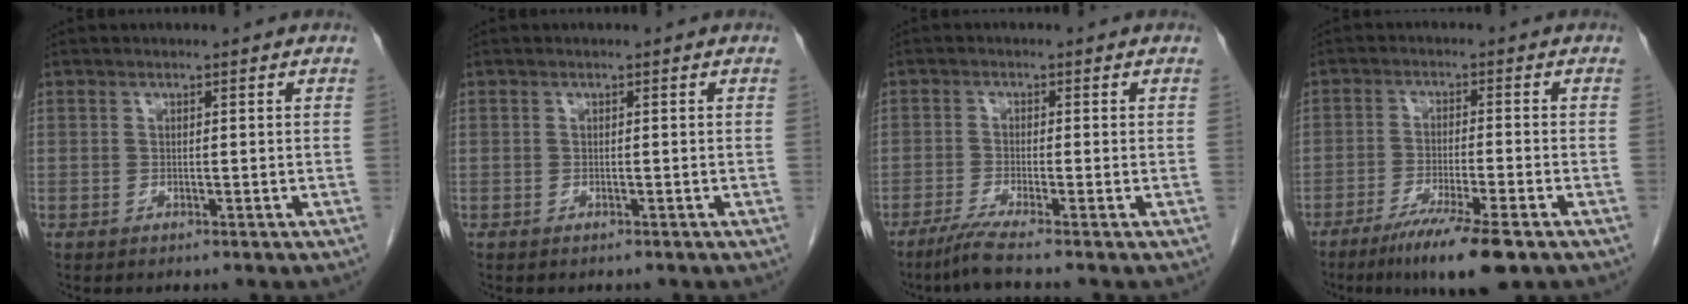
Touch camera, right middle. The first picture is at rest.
{"total": 0.5, "force": [-0.5, 0.3, 0.1], "torque": [-0.007, 0.000, -0.008]}
{"total": 3.9, "force": [-3.0, -1.2, 2.3], "torque": [-0.048, -0.016, -0.064]}
{"total": 9.5, "force": [-6.3, 0.1, 7.1], "torque": [-0.120, -0.026, -0.101]}